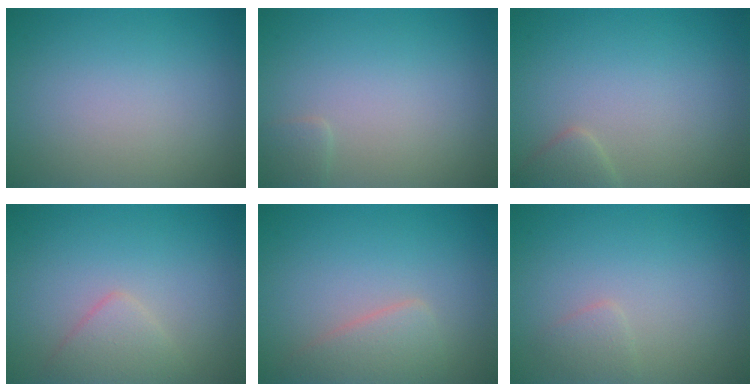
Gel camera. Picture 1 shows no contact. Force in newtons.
{"total": 0.8, "press": 0.8, "slide": 0.1}
{"total": 1.5, "press": 1.5, "slide": 0.1}
{"total": 2.1, "press": 2.1, "slide": 0.1}
{"total": 2.7, "press": 2.7, "slide": 0.1}
{"total": 1.1, "press": 1.1, "slide": 0.1}